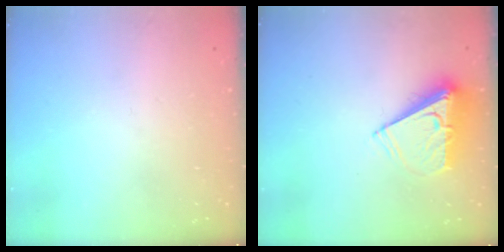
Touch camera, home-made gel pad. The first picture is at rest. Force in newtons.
{"total": 8.3, "press": 8.3, "slide": 0.2}